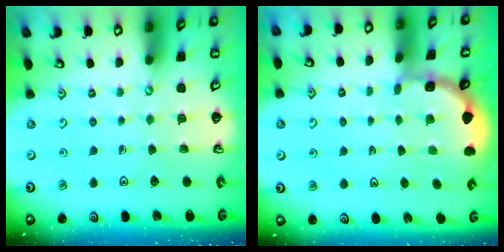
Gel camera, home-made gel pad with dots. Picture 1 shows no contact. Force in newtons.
{"total": 1.9, "press": 1.9, "slide": 0.1}